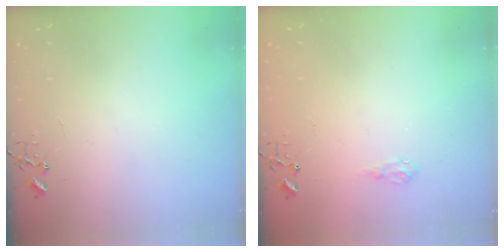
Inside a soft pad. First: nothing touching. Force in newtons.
{"total": 4.7, "press": 4.7, "slide": 0.7}